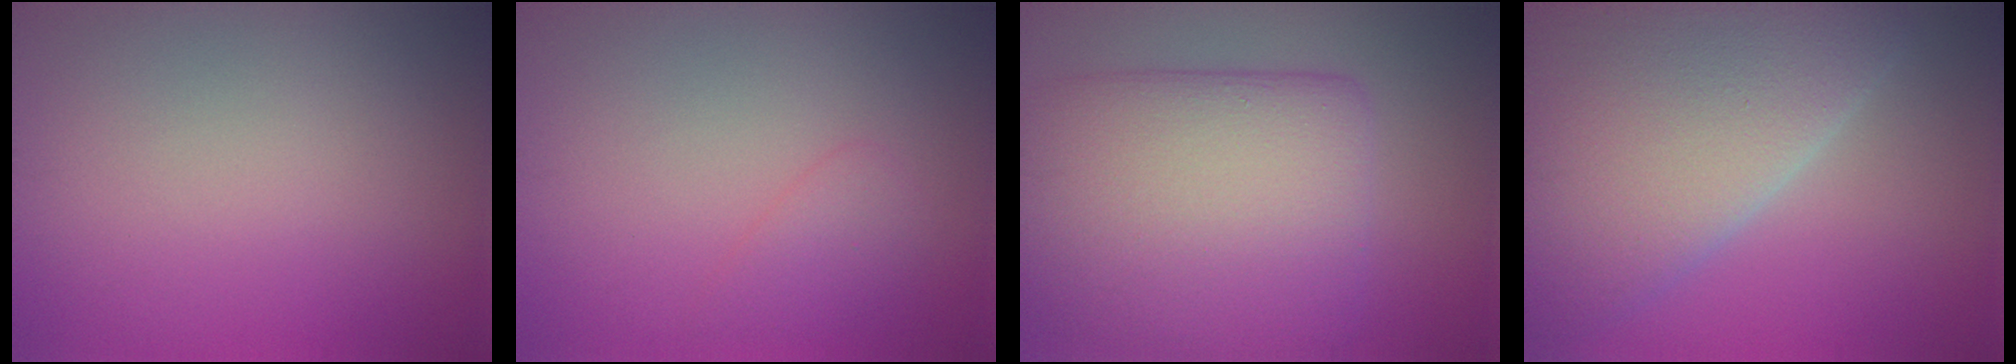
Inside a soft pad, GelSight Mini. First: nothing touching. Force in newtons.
{"total": 1.6, "press": 1.6, "slide": 0.1}
{"total": 11.0, "press": 10.9, "slide": 0.9}
{"total": 10.6, "press": 10.6, "slide": 0.7}